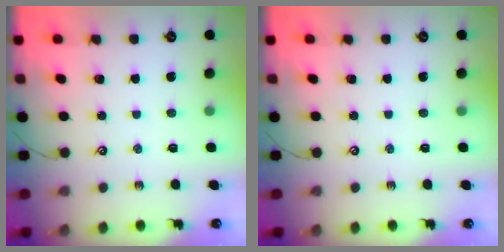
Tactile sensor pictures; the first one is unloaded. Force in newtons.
{"total": 0.0}